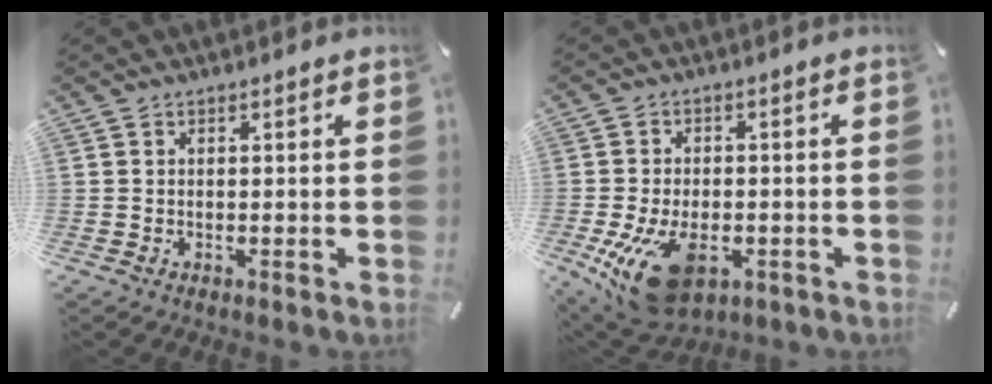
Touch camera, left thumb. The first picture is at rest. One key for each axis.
{"total": 13.6, "fx": -4.6, "fy": 8.0, "fz": 10.0, "tx": -0.197, "ty": -0.001, "tz": -0.077}